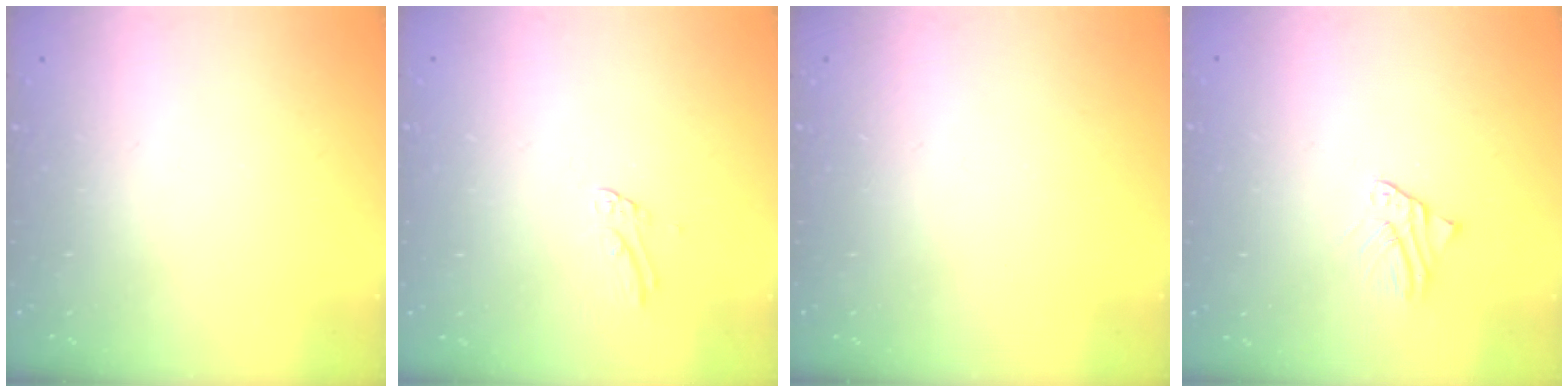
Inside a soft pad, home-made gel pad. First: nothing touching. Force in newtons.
{"total": 3.5, "press": 3.4, "slide": 0.3}
{"total": 0.0}
{"total": 2.6, "press": 2.6, "slide": 0.1}